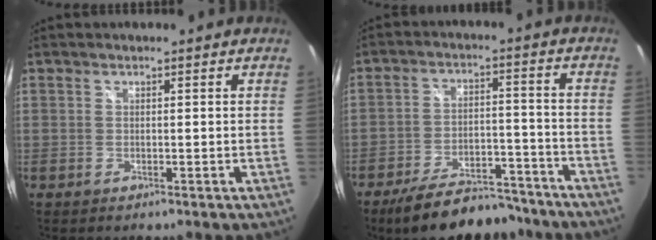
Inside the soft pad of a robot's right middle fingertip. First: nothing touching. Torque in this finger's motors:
{"motor_torque": [1.10, -1.04, 0.36, 0.16]}